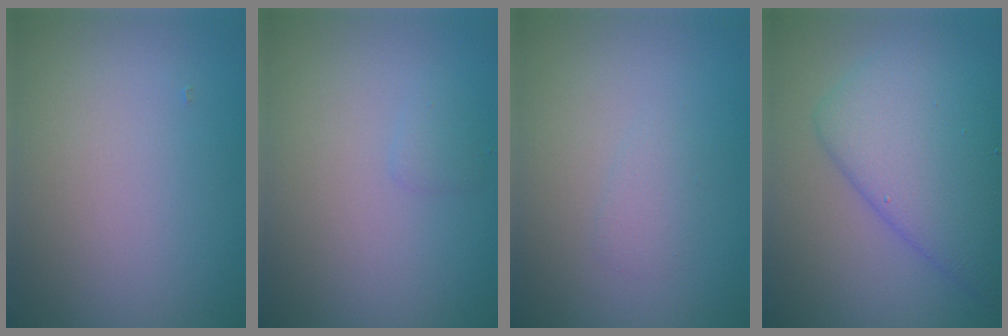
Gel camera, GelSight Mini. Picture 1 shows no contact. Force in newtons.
{"total": 0.8, "press": 0.7, "slide": 0.1}
{"total": 1.0, "press": 1.0, "slide": 0.1}
{"total": 7.5, "press": 7.5, "slide": 0.3}